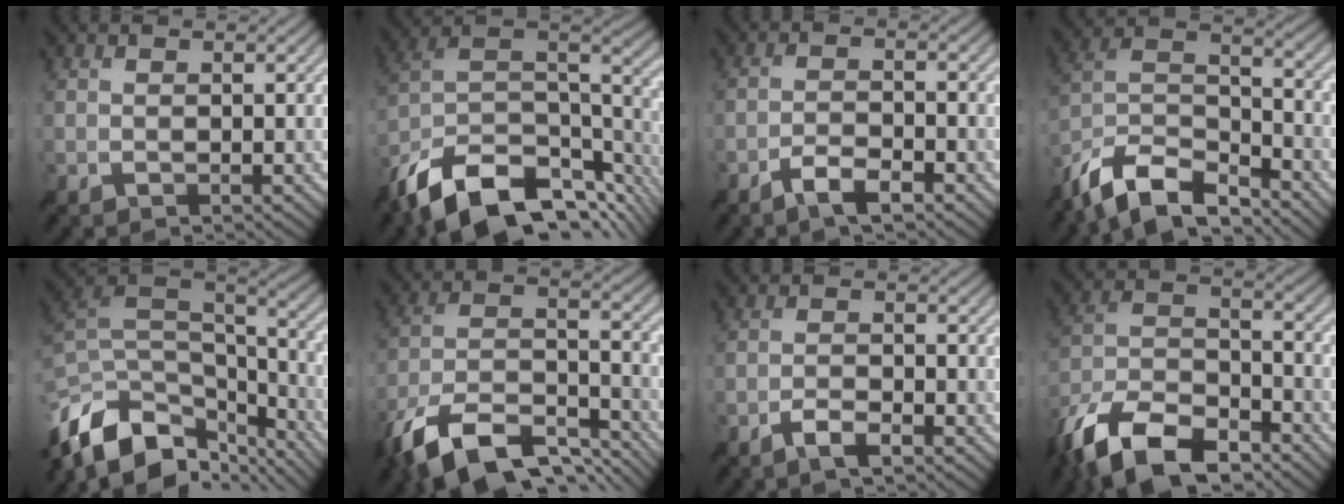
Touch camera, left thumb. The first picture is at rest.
{"total": 16.2, "force": [-9.8, 7.7, 10.3], "torque": [-0.231, -0.021, -0.154]}
{"total": 3.6, "force": [-2.5, 0.7, 2.4], "torque": [-0.052, 0.007, -0.052]}
{"total": 12.9, "force": [-10.2, 4.2, 6.7], "torque": [-0.154, 0.006, -0.193]}
{"total": 15.3, "force": [-8.2, 8.0, 10.2], "torque": [-0.260, -0.021, -0.125]}
{"total": 15.1, "force": [-10.9, 5.6, 8.8], "torque": [-0.196, -0.006, -0.198]}
{"total": 2.3, "force": [-1.5, 0.5, 1.7], "torque": [-0.036, 0.004, -0.032]}
{"total": 15.1, "force": [-10.6, 6.6, 8.4], "torque": [-0.198, -0.008, -0.203]}